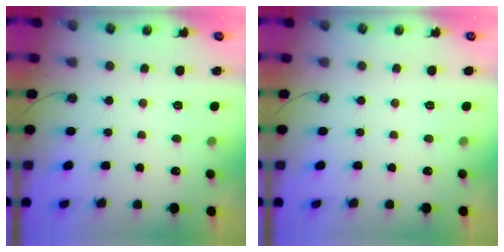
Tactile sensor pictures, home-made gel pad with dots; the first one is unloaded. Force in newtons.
{"total": 0.0}